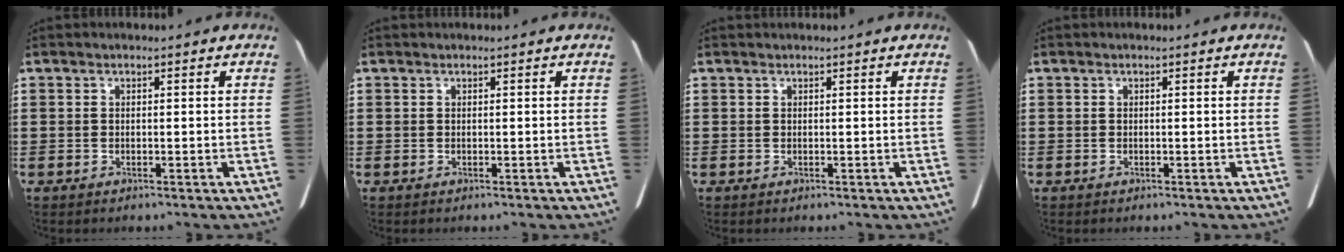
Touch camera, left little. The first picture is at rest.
{"total": 0.0}
{"total": 0.0}
{"total": 0.0}